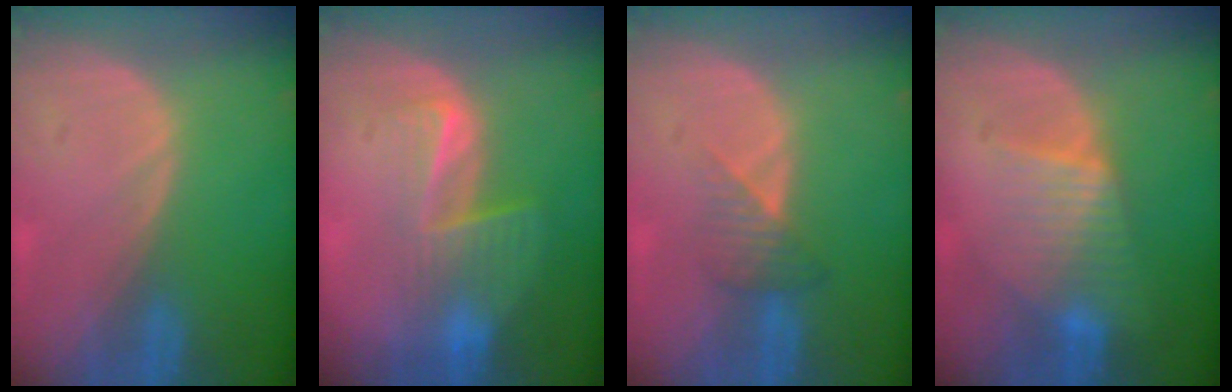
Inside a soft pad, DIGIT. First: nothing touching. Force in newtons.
{"total": 6.9, "press": 5.9, "slide": 3.6}
{"total": 3.3, "press": 3.1, "slide": 1.3}
{"total": 5.4, "press": 5.3, "slide": 0.5}